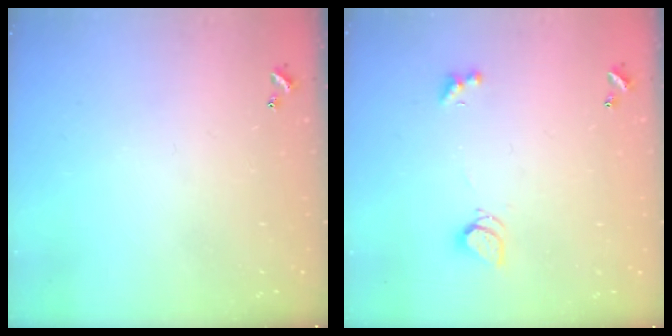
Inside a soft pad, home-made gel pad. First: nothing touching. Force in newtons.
{"total": 2.5, "press": 2.5, "slide": 0.6}